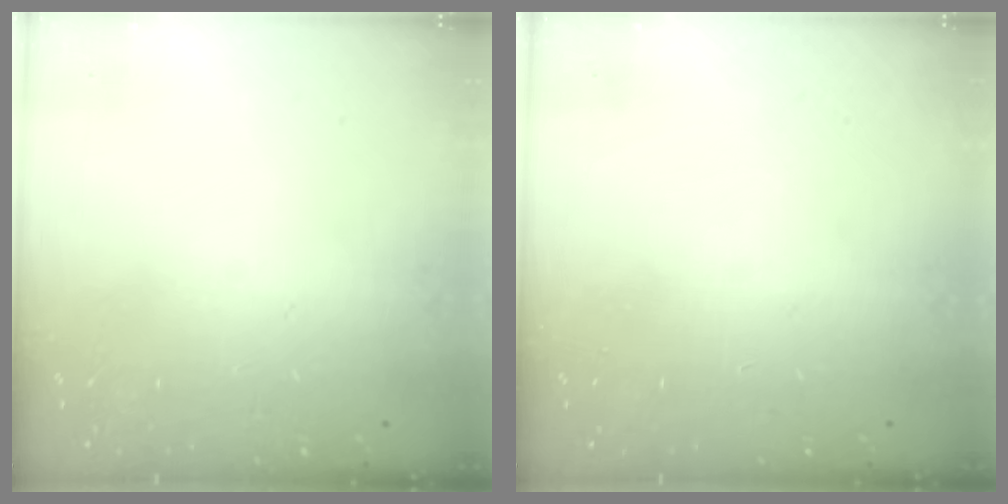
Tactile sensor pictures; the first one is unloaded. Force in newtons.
{"total": 0.0}